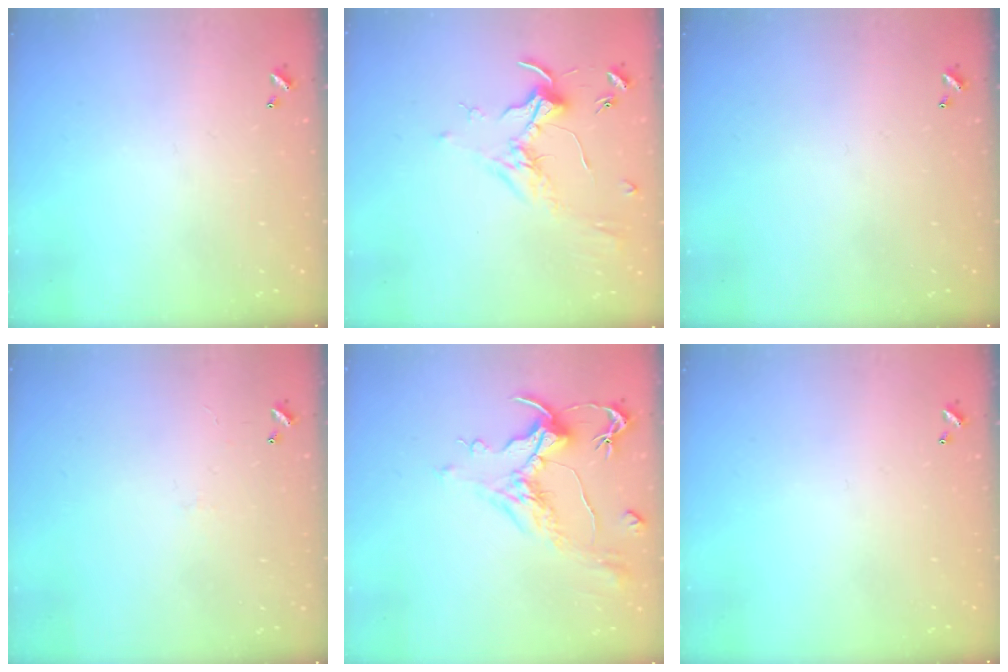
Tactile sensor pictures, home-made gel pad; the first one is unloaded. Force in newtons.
{"total": 1.6, "press": 1.4, "slide": 0.8}
{"total": 0.0}
{"total": 1.2, "press": 1.1, "slide": 0.5}
{"total": 1.7, "press": 0.9, "slide": 1.4}
{"total": 0.0}